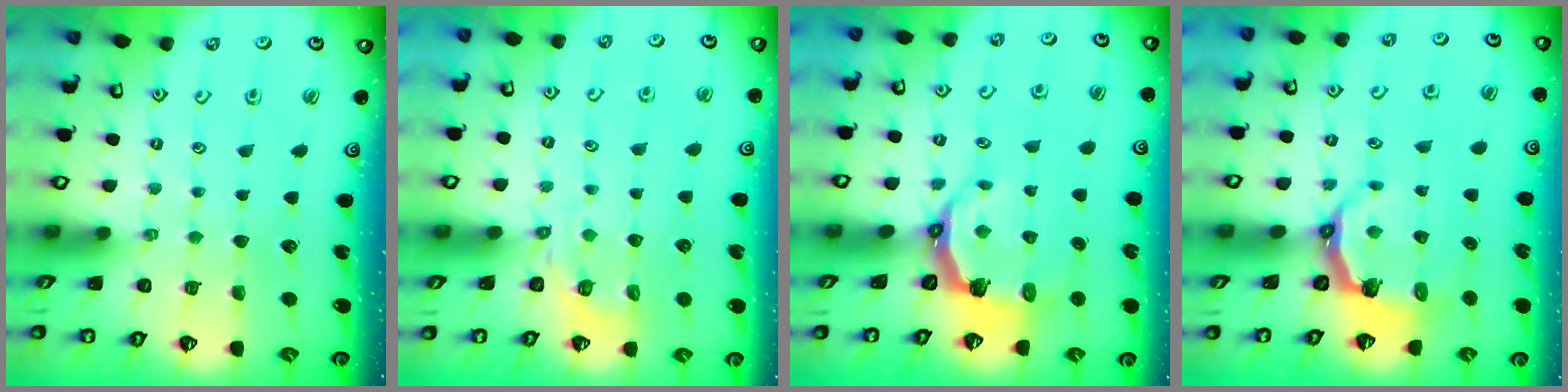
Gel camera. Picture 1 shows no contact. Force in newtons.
{"total": 2.9, "press": 2.2, "slide": 1.8}
{"total": 6.8, "press": 5.1, "slide": 4.5}
{"total": 5.0, "press": 3.4, "slide": 3.7}